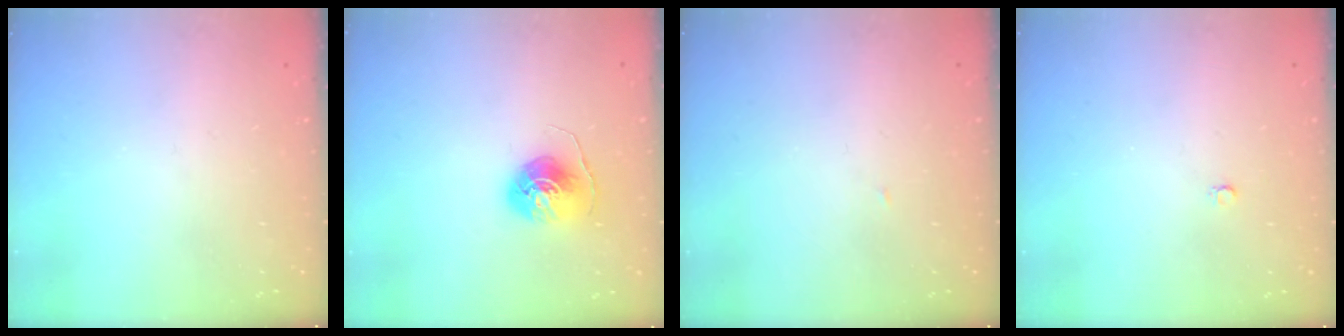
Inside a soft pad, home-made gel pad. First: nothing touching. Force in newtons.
{"total": 7.3, "press": 7.3, "slide": 0.1}
{"total": 1.4, "press": 1.4, "slide": 0.0}
{"total": 2.0, "press": 2.0, "slide": 0.2}